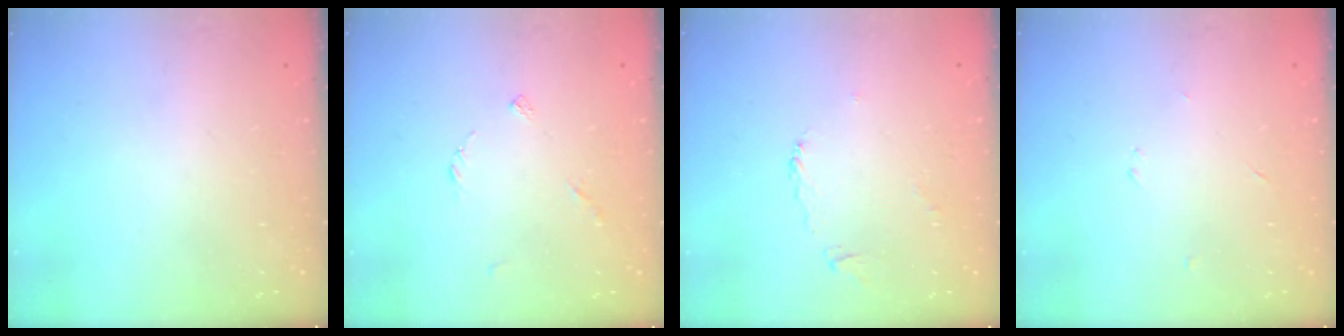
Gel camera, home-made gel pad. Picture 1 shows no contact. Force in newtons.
{"total": 4.2, "press": 4.2, "slide": 0.4}
{"total": 2.3, "press": 2.2, "slide": 0.7}
{"total": 2.3, "press": 2.3, "slide": 0.3}